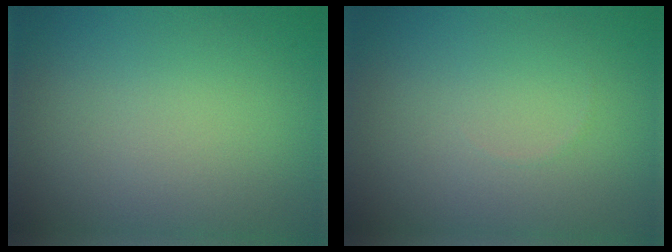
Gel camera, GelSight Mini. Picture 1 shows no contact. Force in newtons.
{"total": 0.0}